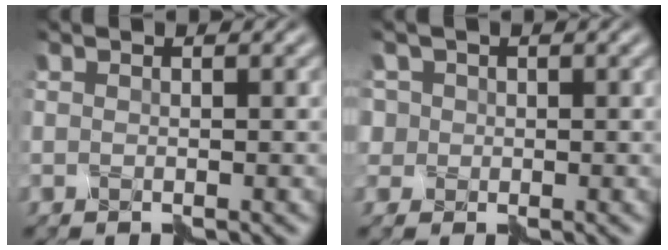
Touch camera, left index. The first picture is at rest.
{"total": 3.7, "force": [1.4, 3.2, 1.3], "torque": [-0.053, 0.018, 0.004]}